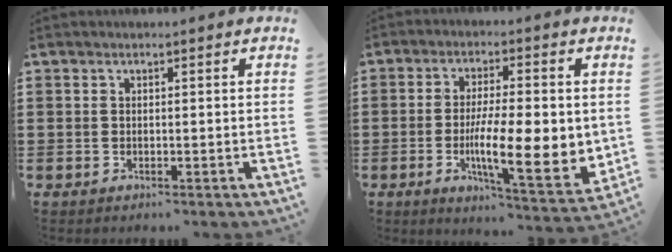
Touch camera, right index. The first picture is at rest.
{"total": 12.6, "force": [-1.1, 3.4, 12.1], "torque": [-0.208, -0.015, -0.016]}